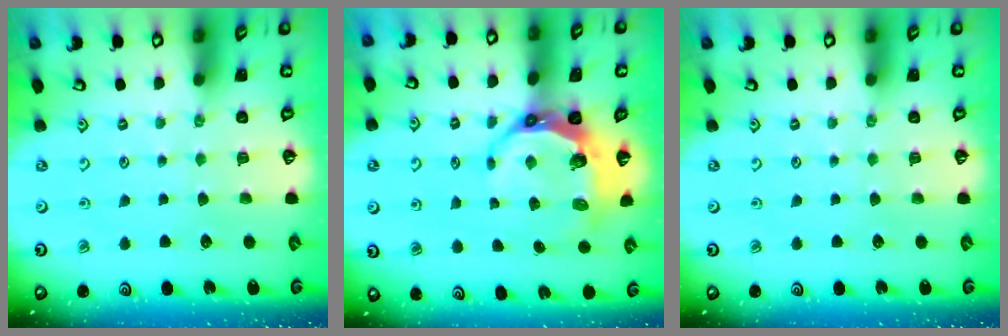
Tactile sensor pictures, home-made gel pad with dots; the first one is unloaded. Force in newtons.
{"total": 9.6, "press": 8.7, "slide": 4.1}
{"total": 0.0}